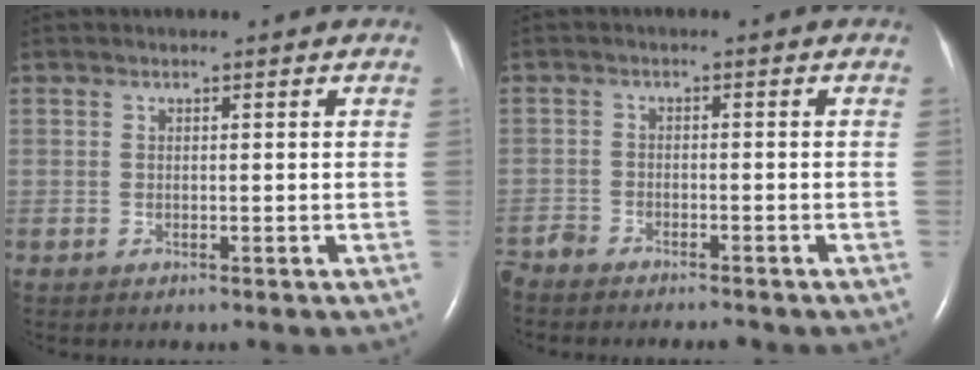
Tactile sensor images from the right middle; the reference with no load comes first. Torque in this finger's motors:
{"motor_torque": [-0.09, 0.02, -0.08, -0.01]}